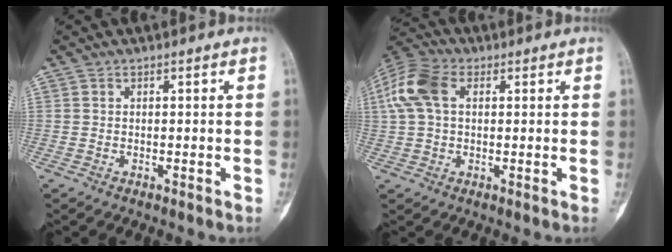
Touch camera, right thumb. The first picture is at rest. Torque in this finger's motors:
{"motor_torque": [-0.63, 1.36, 1.07, 0.17, 0.10]}